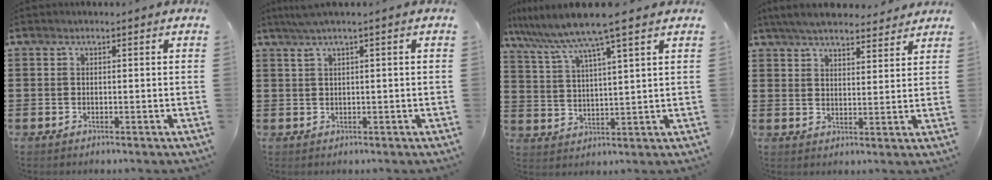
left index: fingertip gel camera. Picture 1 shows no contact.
{"total": 1.7, "force": [0.6, -0.2, 1.6], "torque": [-0.029, -0.002, 0.011]}
{"total": 8.1, "force": [6.5, -0.6, 4.8], "torque": [-0.115, -0.034, 0.107]}
{"total": 5.4, "force": [5.1, 0.9, 1.6], "torque": [-0.048, -0.012, 0.094]}